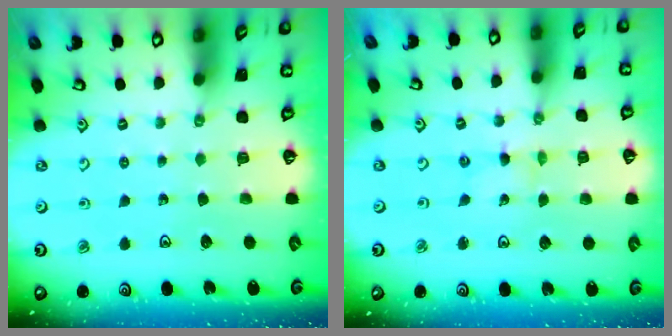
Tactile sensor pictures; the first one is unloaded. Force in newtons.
{"total": 1.6, "press": 1.6, "slide": 0.2}